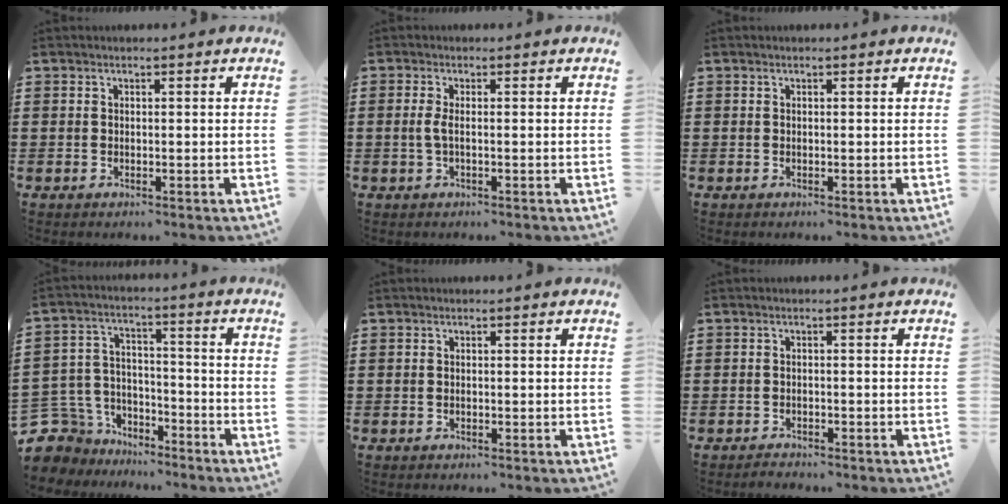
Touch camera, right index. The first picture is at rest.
{"total": 2.1, "force": [-0.2, 0.3, 2.1], "torque": [-0.055, -0.008, -0.010]}
{"total": 0.0}
{"total": 6.9, "force": [-5.5, 4.2, 0.4], "torque": [-0.055, 0.002, -0.115]}
{"total": 0.0}
{"total": 1.2, "force": [-1.2, 0.1, 0.0], "torque": [-0.004, 0.001, -0.025]}